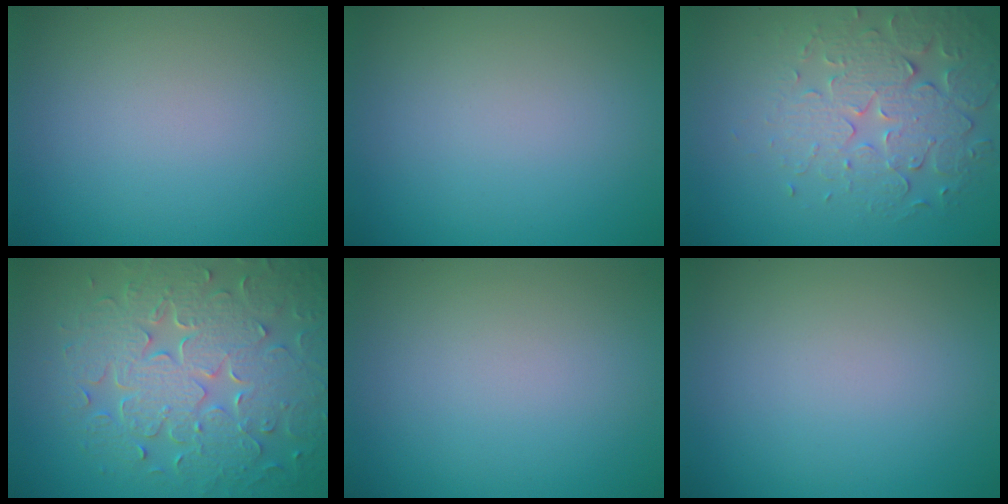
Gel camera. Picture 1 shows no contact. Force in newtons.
{"total": 0.0}
{"total": 4.8, "press": 4.3, "slide": 2.2}
{"total": 8.7, "press": 6.3, "slide": 6.0}
{"total": 0.0}
{"total": 0.0}